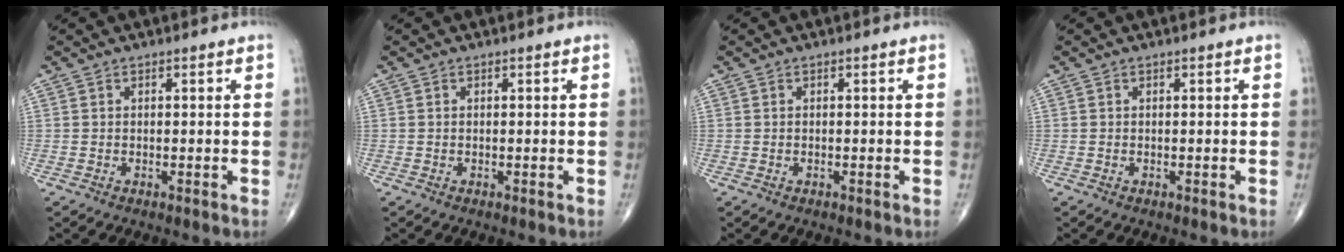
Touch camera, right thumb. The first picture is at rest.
{"total": 0.0}
{"total": 0.0}
{"total": 0.0}